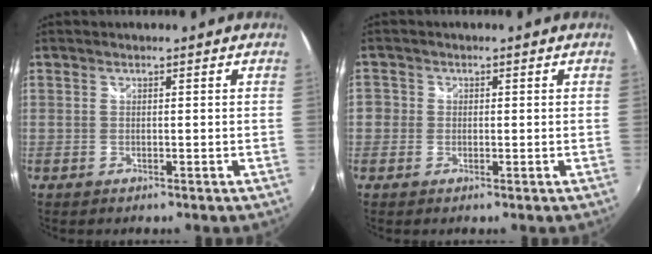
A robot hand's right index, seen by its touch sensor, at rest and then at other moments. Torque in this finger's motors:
{"motor_torque": [0.36, 0.39, 0.03, 0.05]}